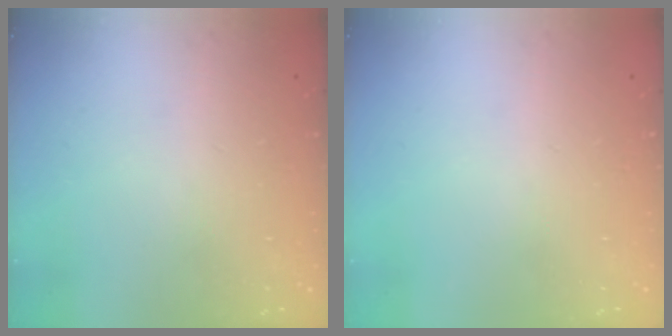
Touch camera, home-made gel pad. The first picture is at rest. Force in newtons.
{"total": 0.0}